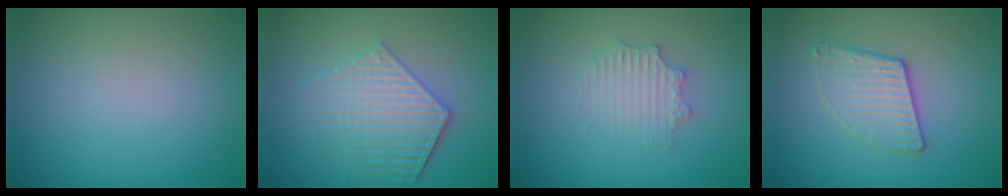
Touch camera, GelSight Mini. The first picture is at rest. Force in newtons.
{"total": 5.6, "press": 4.3, "slide": 3.6}
{"total": 2.6, "press": 2.6, "slide": 0.4}
{"total": 3.1, "press": 2.7, "slide": 1.4}